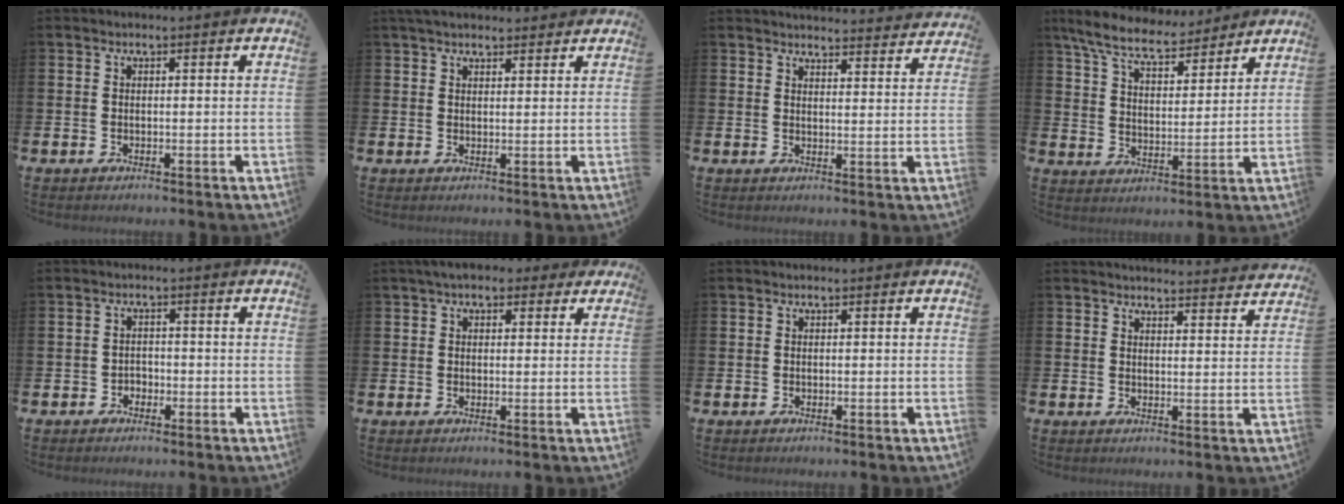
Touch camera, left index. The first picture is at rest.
{"total": 3.3, "force": [2.9, 1.0, 1.1], "torque": [-0.017, -0.007, 0.051]}
{"total": 4.0, "force": [4.0, 0.3, 0.1], "torque": [0.000, -0.030, 0.071]}
{"total": 8.2, "force": [7.5, 1.8, 3.0], "torque": [-0.090, -0.034, 0.134]}
{"total": 2.0, "force": [-1.2, 1.5, 0.4], "torque": [-0.010, 0.003, -0.028]}
{"total": 3.6, "force": [2.8, 1.8, 1.3], "torque": [-0.023, -0.001, 0.048]}
{"total": 0.0}
{"total": 3.6, "force": [3.6, 0.2, 0.1], "torque": [0.001, -0.026, 0.064]}